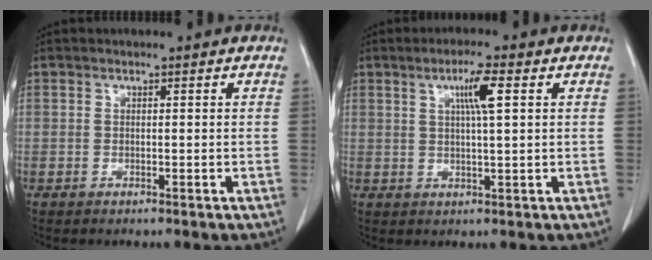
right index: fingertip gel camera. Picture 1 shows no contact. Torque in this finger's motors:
{"motor_torque": [0.25, 0.05, 0.09, 0.04]}